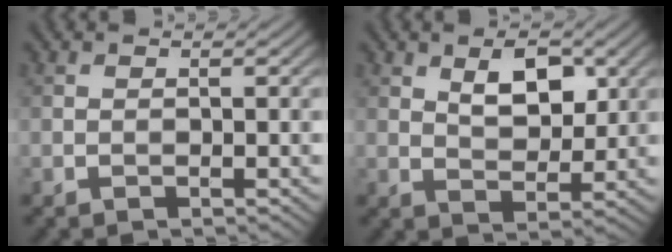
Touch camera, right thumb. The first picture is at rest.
{"total": 5.6, "force": [2.4, 3.1, 4.1], "torque": [-0.069, -0.005, 0.039]}